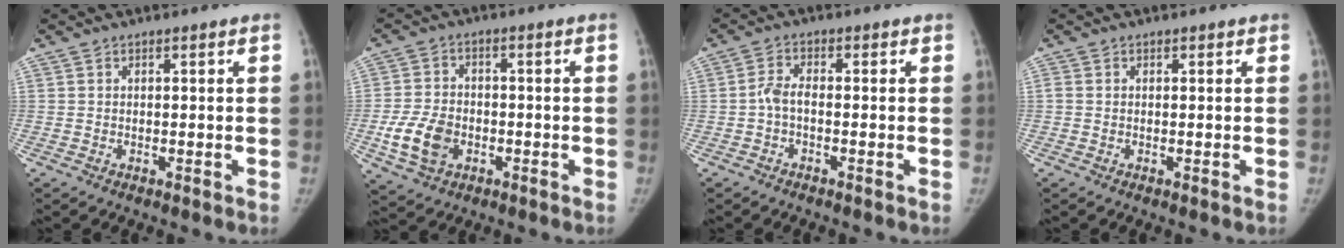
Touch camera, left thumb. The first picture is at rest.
{"total": 8.5, "force": [-2.7, 6.0, 5.4], "torque": [-0.097, 0.010, -0.046]}
{"total": 3.0, "force": [-1.0, 1.3, 2.5], "torque": [-0.050, 0.012, -0.028]}
{"total": 0.6, "force": [-0.1, 0.5, 0.3], "torque": [-0.007, -0.001, -0.007]}